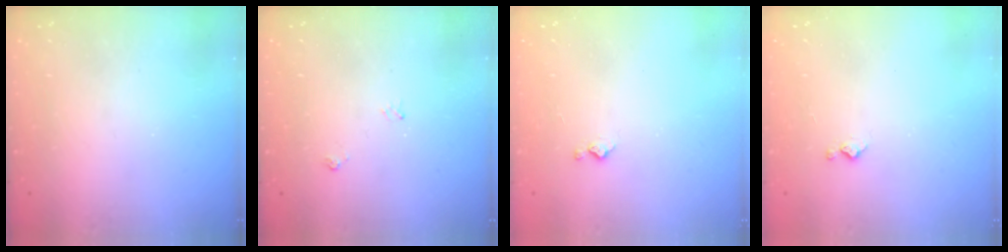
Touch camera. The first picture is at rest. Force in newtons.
{"total": 4.4, "press": 4.3, "slide": 0.6}
{"total": 2.9, "press": 2.9, "slide": 0.5}
{"total": 2.9, "press": 2.9, "slide": 0.5}